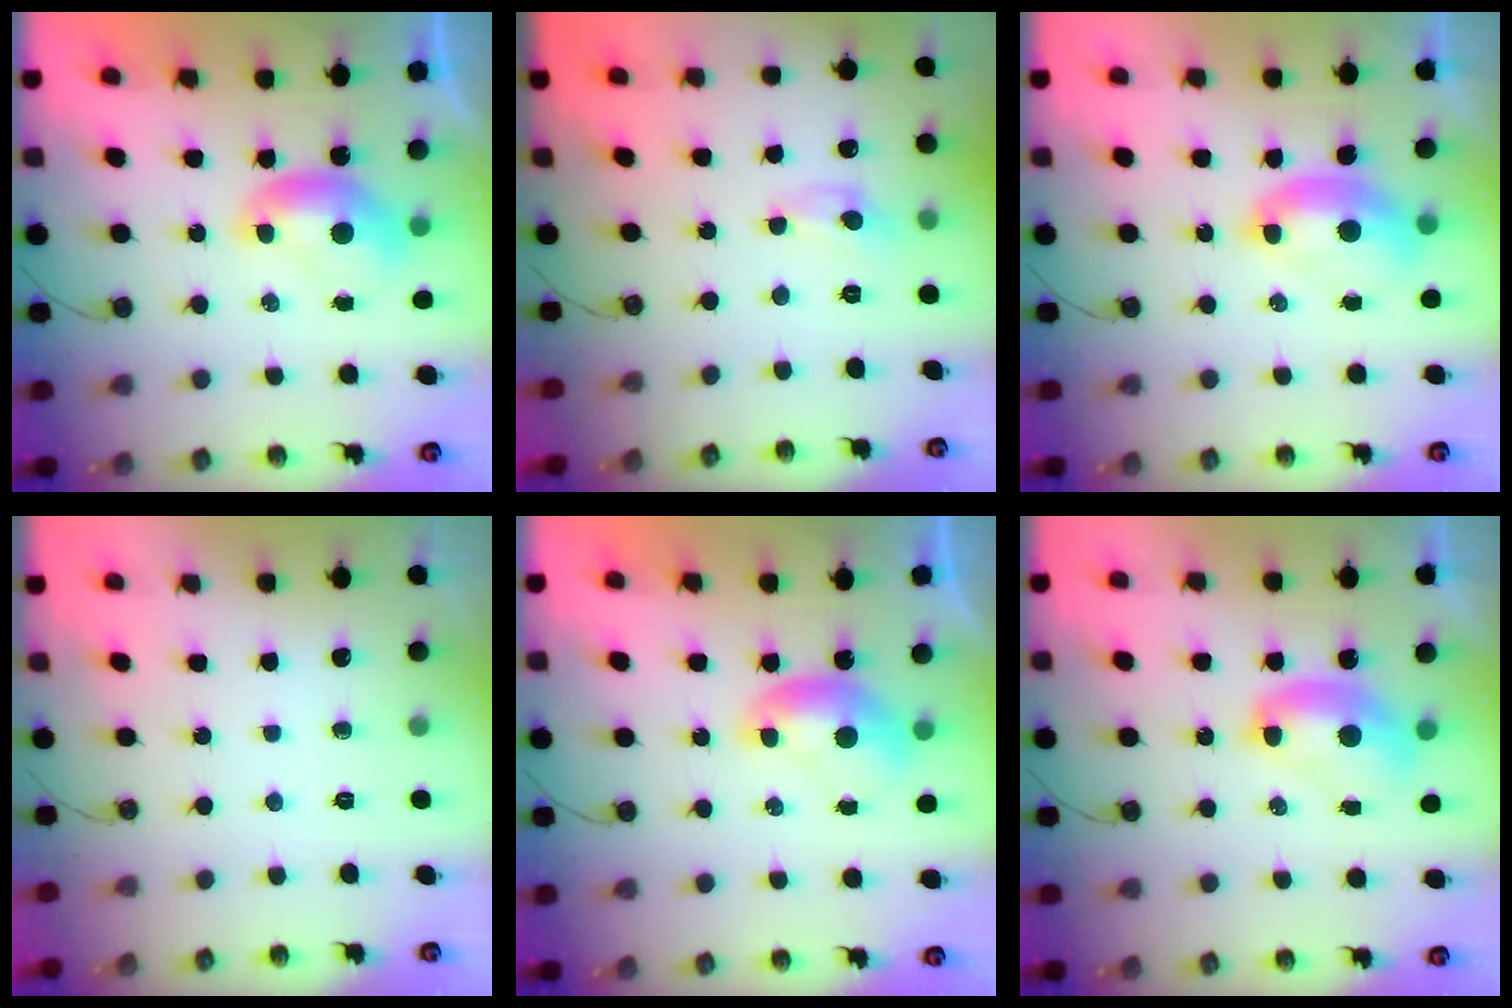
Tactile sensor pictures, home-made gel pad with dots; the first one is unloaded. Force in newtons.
{"total": 0.0}
{"total": 2.7, "press": 2.6, "slide": 0.6}
{"total": 0.0}
{"total": 0.0}
{"total": 2.7, "press": 2.7, "slide": 0.1}